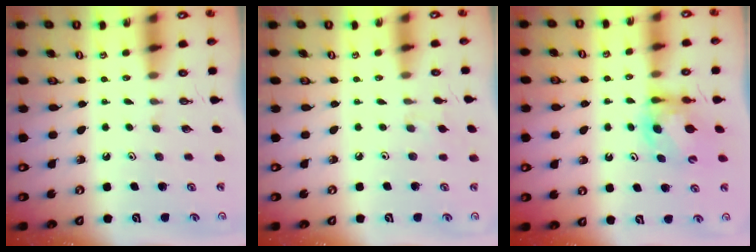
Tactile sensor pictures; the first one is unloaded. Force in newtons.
{"total": 2.4, "press": 2.3, "slide": 0.5}
{"total": 6.1, "press": 6.1, "slide": 0.5}